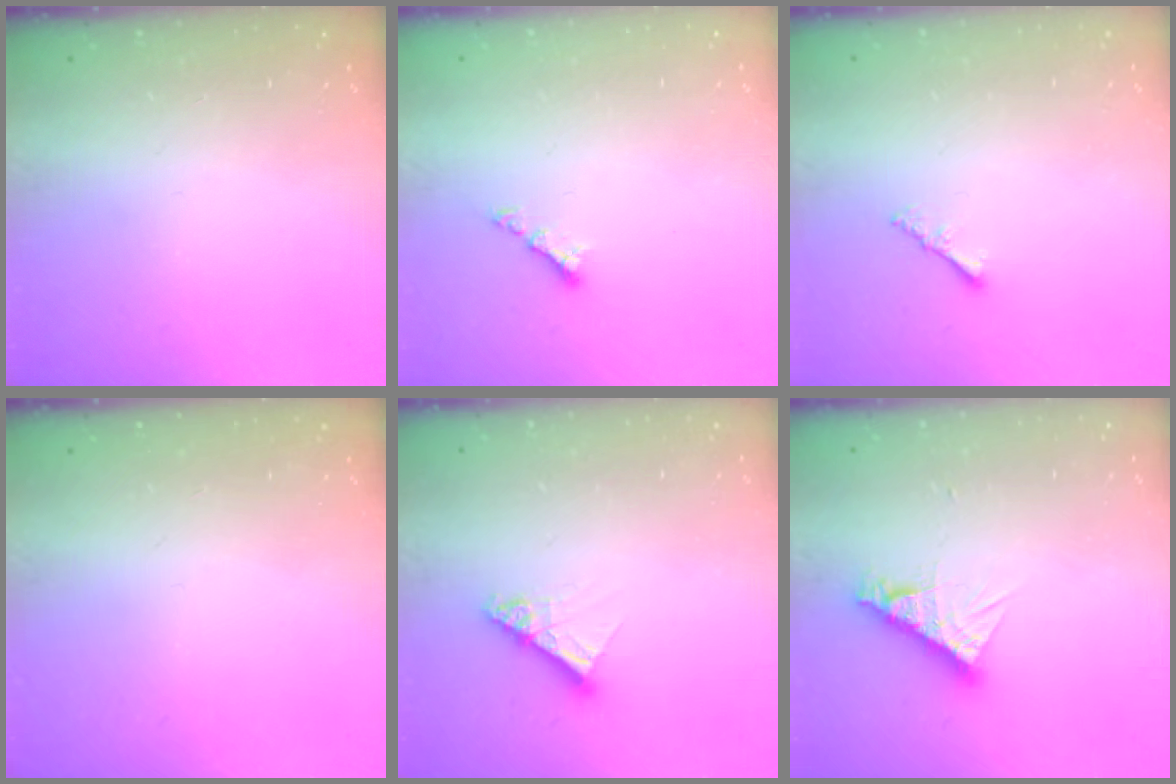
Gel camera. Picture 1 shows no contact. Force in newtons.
{"total": 3.5, "press": 3.5, "slide": 0.6}
{"total": 1.6, "press": 1.5, "slide": 0.5}
{"total": 0.0}
{"total": 9.0, "press": 8.9, "slide": 0.8}
{"total": 9.0, "press": 8.9, "slide": 0.8}